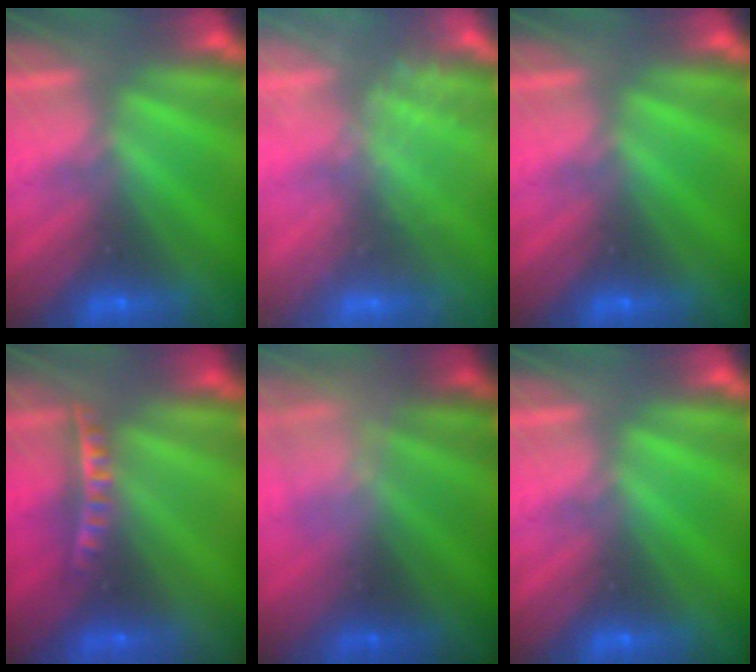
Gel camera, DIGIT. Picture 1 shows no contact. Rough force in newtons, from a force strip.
{"total": 2.4}
{"total": 0.0}
{"total": 8.6}
{"total": 2.2}
{"total": 0.0}